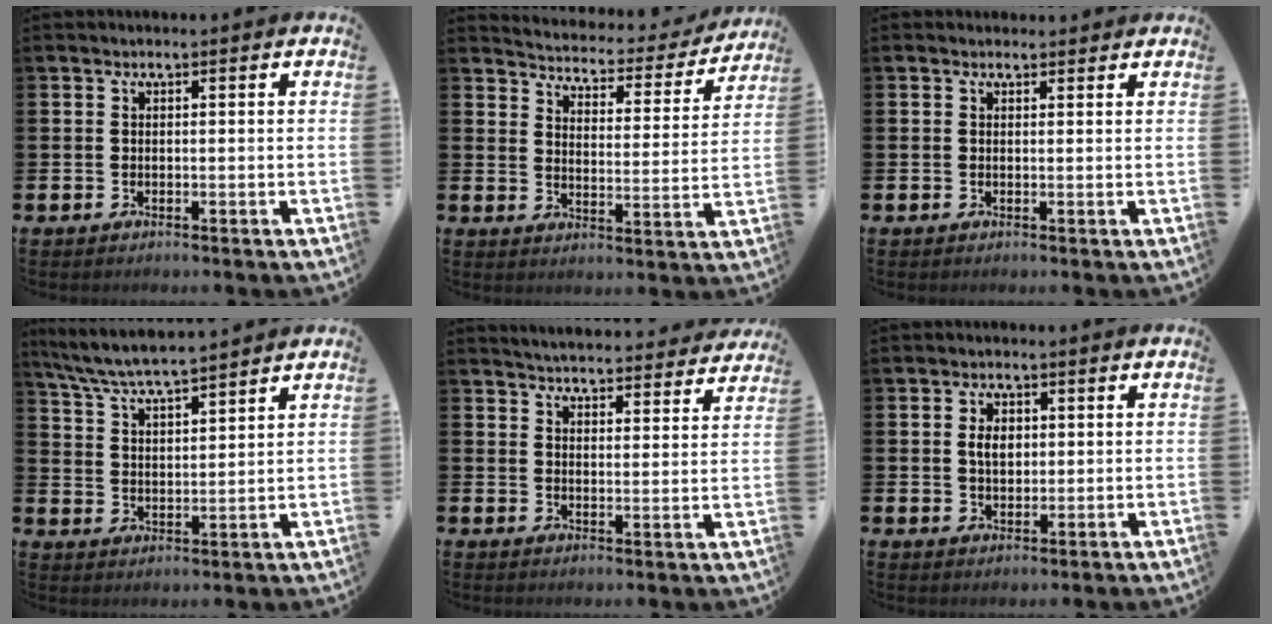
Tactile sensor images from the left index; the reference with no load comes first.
{"total": 4.2, "force": [4.0, 1.0, 0.5], "torque": [-0.028, -0.040, 0.061]}
{"total": 0.8, "force": [0.7, 0.4, 0.1], "torque": [0.008, 0.002, 0.010]}
{"total": 6.4, "force": [6.3, 0.2, 1.5], "torque": [-0.055, -0.036, 0.111]}
{"total": 4.9, "force": [4.9, 0.5, 0.1], "torque": [-0.019, -0.036, 0.086]}
{"total": 2.9, "force": [0.9, 1.9, 2.1], "torque": [-0.027, 0.003, 0.010]}